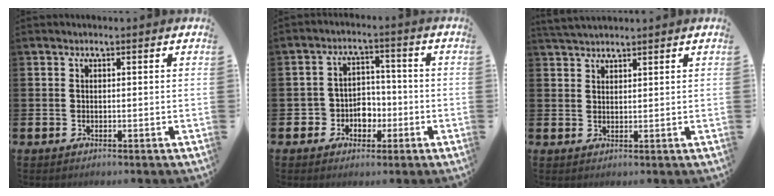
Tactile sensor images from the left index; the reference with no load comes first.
{"total": 4.2, "force": [-1.6, 3.8, 1.0], "torque": [-0.030, 0.006, -0.039]}
{"total": 2.8, "force": [2.7, 0.5, 0.5], "torque": [-0.014, -0.008, 0.050]}